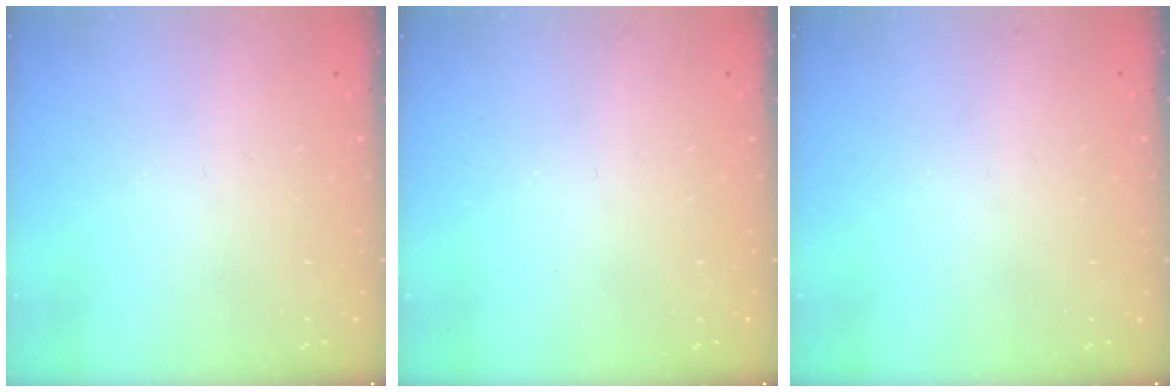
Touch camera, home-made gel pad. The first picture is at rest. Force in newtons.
{"total": 0.0}
{"total": 0.0}